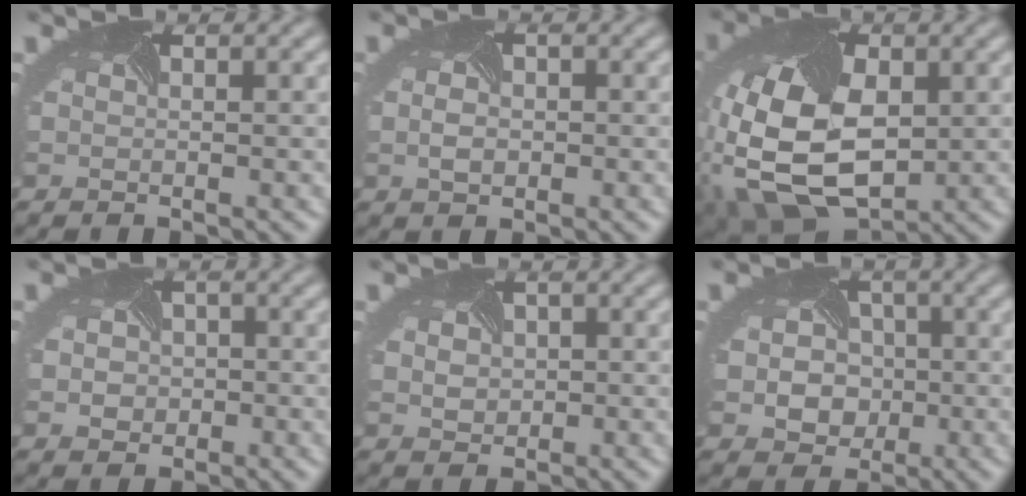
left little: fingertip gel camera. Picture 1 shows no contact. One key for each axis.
{"total": 1.6, "fx": -0.4, "fy": 1.1, "fz": 1.1, "tx": -0.028, "ty": -0.002, "tz": -0.002}
{"total": 12.7, "fx": -1.7, "fy": 8.1, "fz": 9.6, "tx": -0.239, "ty": -0.023, "tz": -0.025}
{"total": 2.4, "fx": -0.2, "fy": 2.1, "fz": 1.2, "tx": -0.017, "ty": -0.001, "tz": -0.006}
{"total": 2.4, "fx": 0.4, "fy": 2.1, "fz": 1.1, "tx": -0.018, "ty": 0.008, "tz": 0.004}
{"total": 5.0, "fx": -0.6, "fy": 4.2, "fz": 2.6, "tx": -0.033, "ty": -0.005, "tz": -0.003}